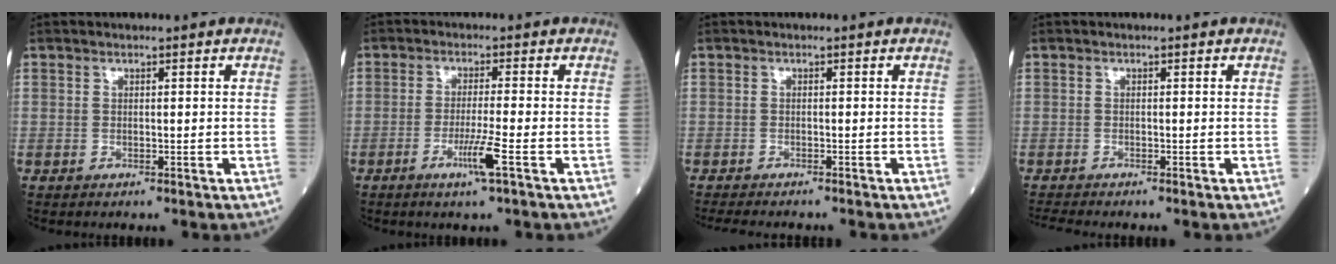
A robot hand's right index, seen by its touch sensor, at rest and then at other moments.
{"total": 4.6, "force": [-2.1, -0.8, 4.0], "torque": [-0.080, -0.011, -0.042]}
{"total": 6.0, "force": [-5.3, 0.9, 2.6], "torque": [-0.036, -0.013, -0.078]}
{"total": 1.5, "force": [-1.4, -0.5, 0.1], "torque": [-0.015, -0.011, -0.029]}